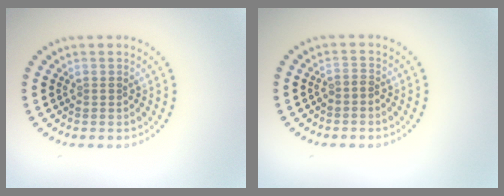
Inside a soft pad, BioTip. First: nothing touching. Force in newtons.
{"total": 0.6, "press": 0.3, "slide": 0.5}